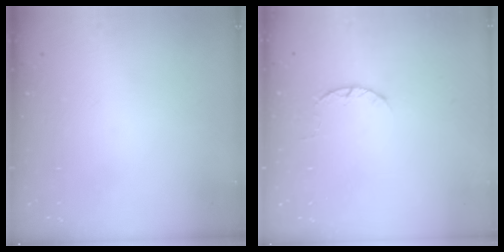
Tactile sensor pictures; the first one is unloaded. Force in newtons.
{"total": 2.3, "press": 2.3, "slide": 0.4}